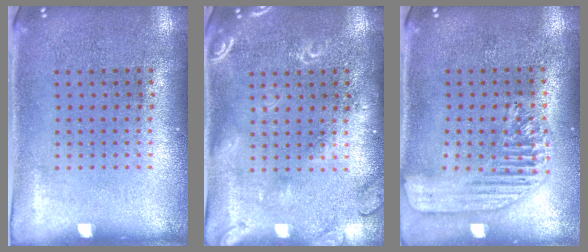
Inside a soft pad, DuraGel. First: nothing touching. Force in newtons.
{"total": 2.8, "press": 2.7, "slide": 0.4}
{"total": 1.7, "press": 1.5, "slide": 0.7}